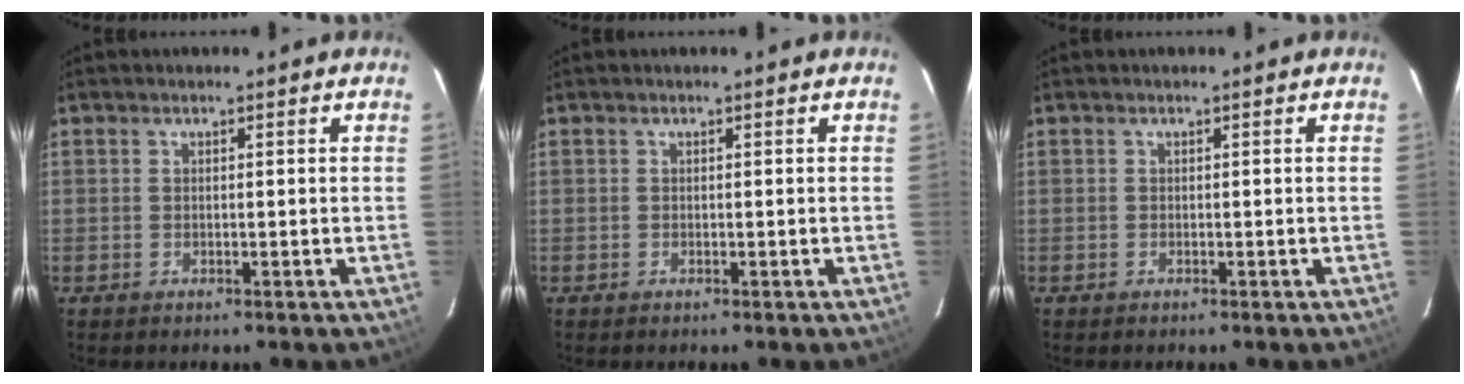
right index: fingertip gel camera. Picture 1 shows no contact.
{"total": 0.0}
{"total": 0.0}